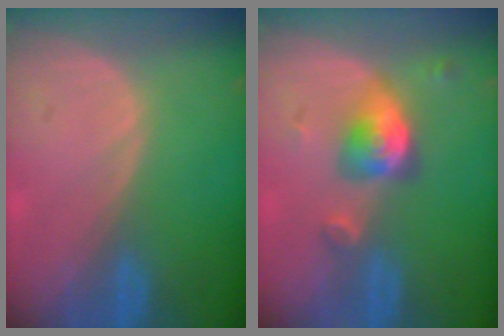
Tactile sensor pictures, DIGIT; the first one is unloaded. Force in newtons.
{"total": 5.0, "press": 4.9, "slide": 0.4}